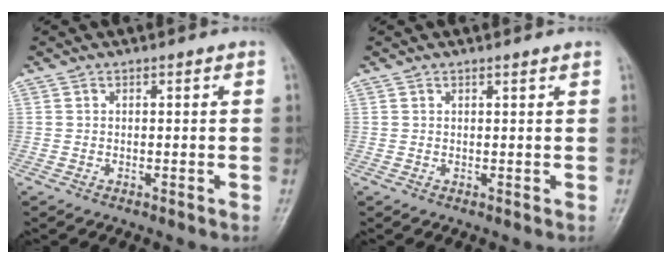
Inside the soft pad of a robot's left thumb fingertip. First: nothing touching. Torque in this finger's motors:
{"motor_torque": [-0.13, -0.06, -0.29, -0.12, -0.01]}